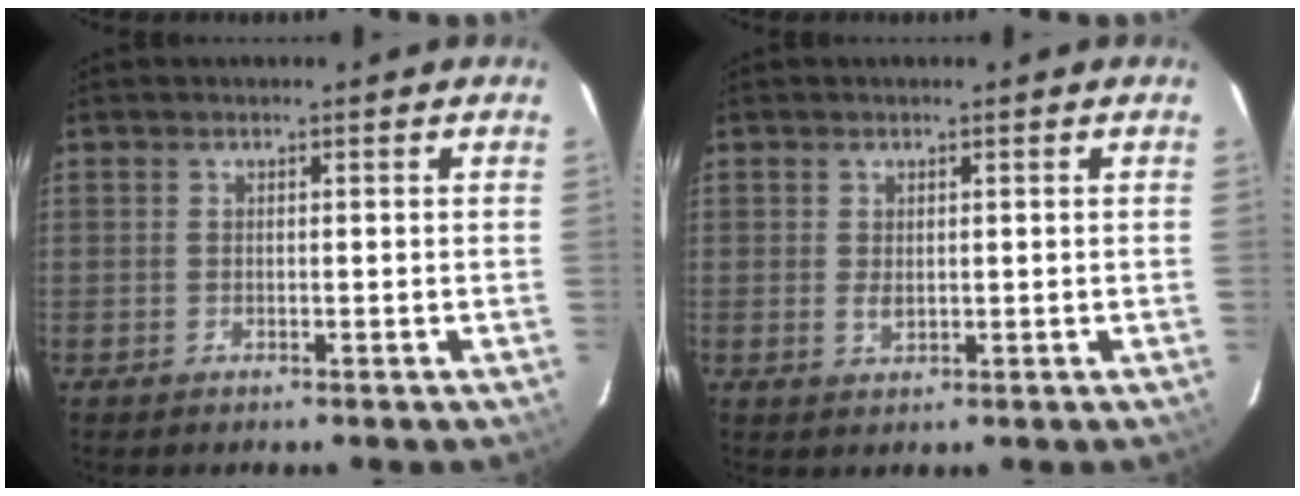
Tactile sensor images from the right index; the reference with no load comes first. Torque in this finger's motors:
{"motor_torque": [0.37, 0.17, 0.22, 0.04]}